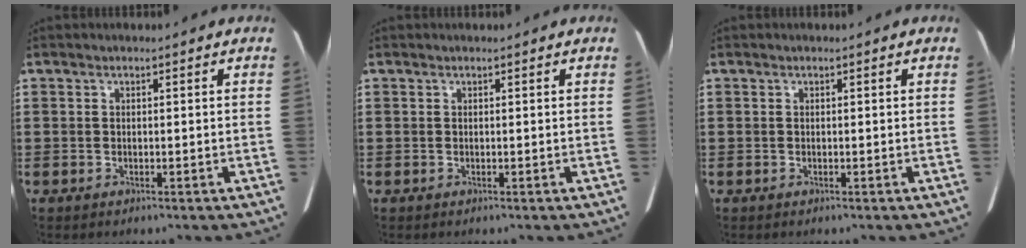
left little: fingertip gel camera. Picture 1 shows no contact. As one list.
[{"total": 0.0}, {"total": 0.0}]